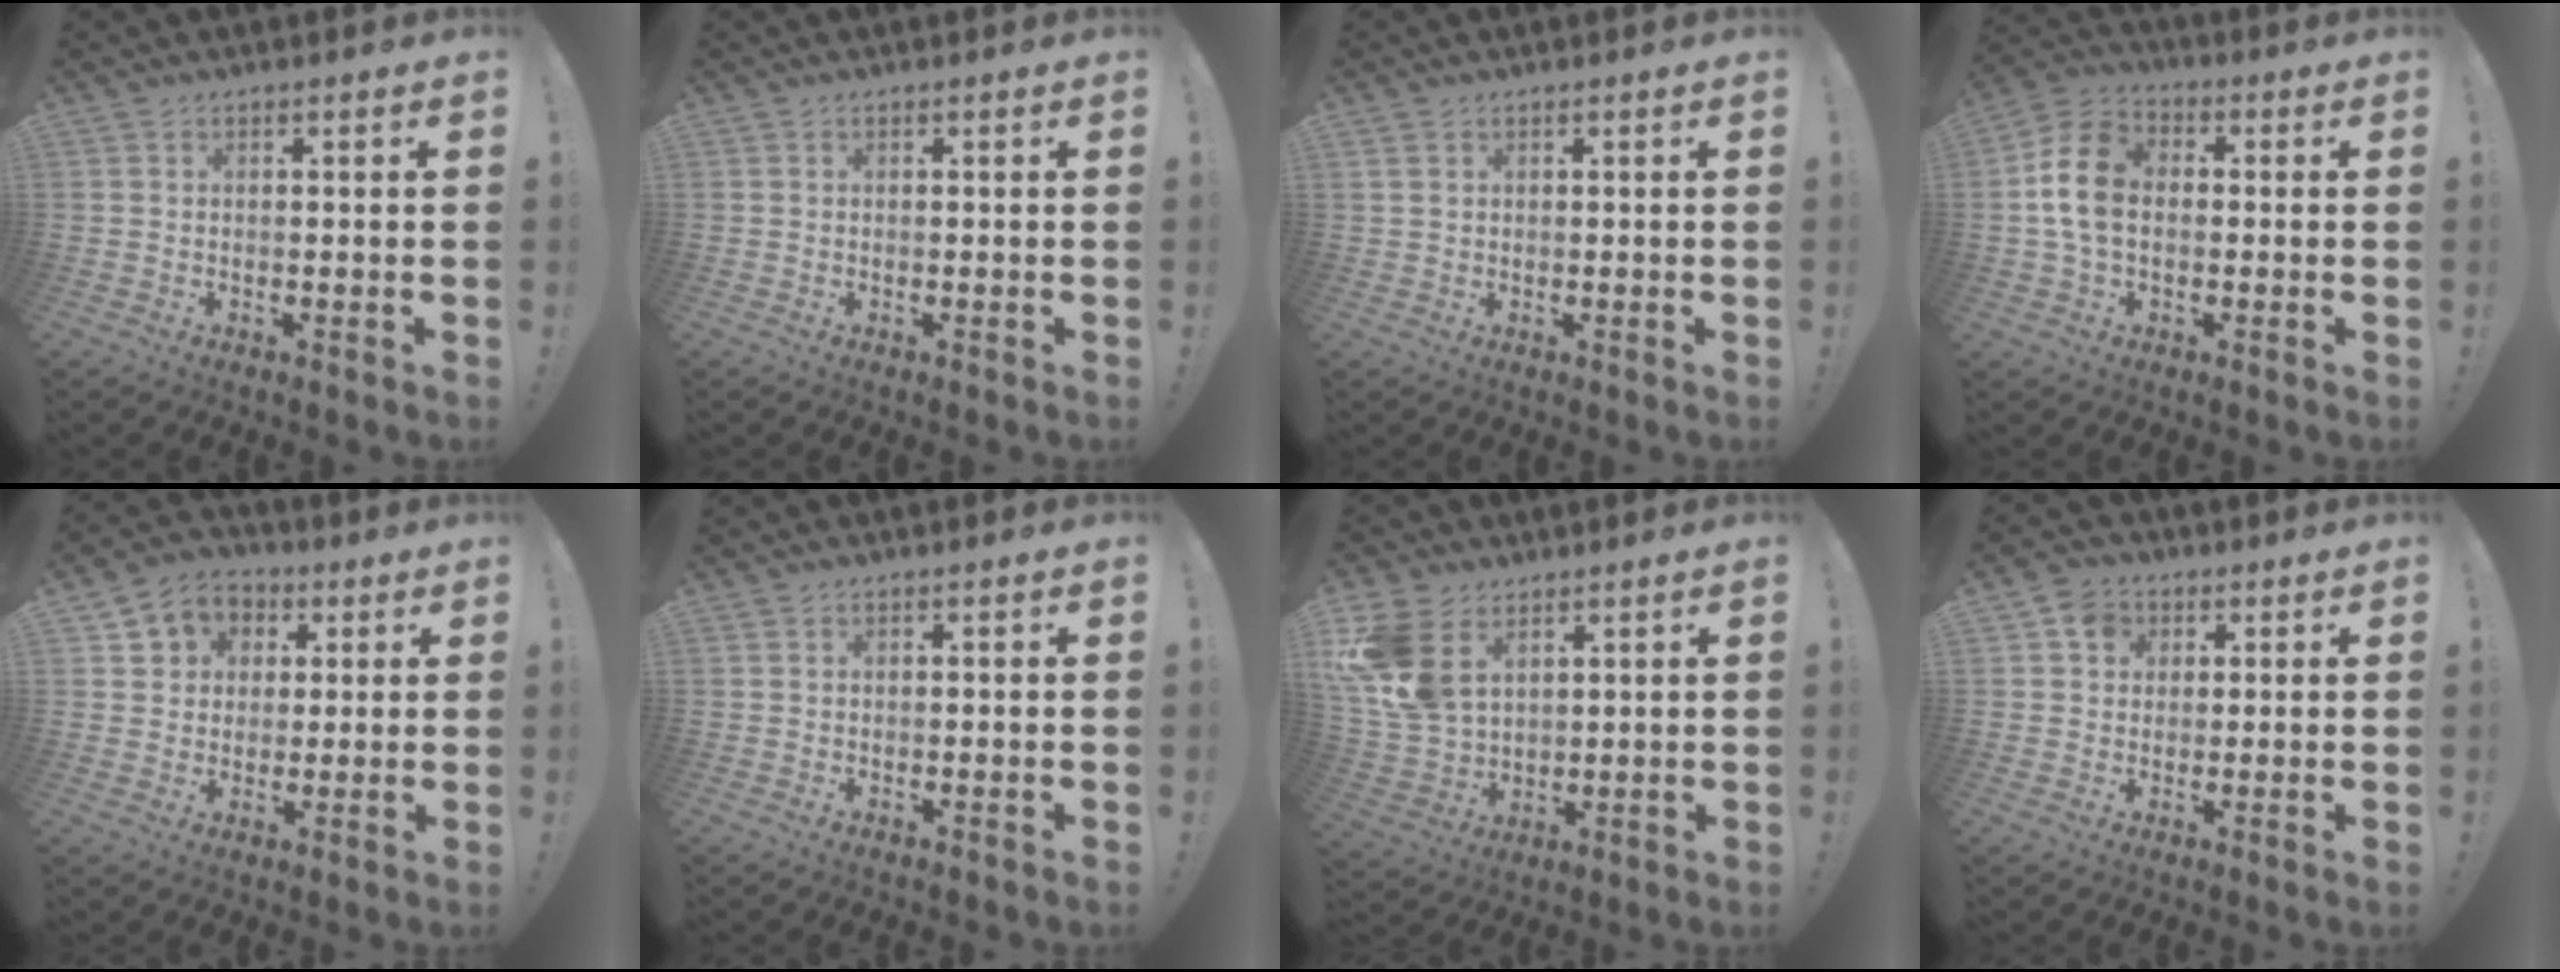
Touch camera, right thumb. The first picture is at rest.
{"total": 0.0}
{"total": 1.4, "force": [0.6, 1.1, 0.5], "torque": [-0.007, 0.001, 0.012]}
{"total": 12.8, "force": [-0.2, 9.1, 9.1], "torque": [-0.160, 0.016, 0.001]}
{"total": 7.5, "force": [1.6, 7.0, 1.9], "torque": [-0.023, -0.004, 0.036]}
{"total": 0.0}
{"total": 13.8, "force": [5.7, 9.4, 8.3], "torque": [-0.171, -0.026, 0.115]}
{"total": 5.9, "force": [1.9, 5.2, 2.2], "torque": [-0.031, 0.001, 0.036]}